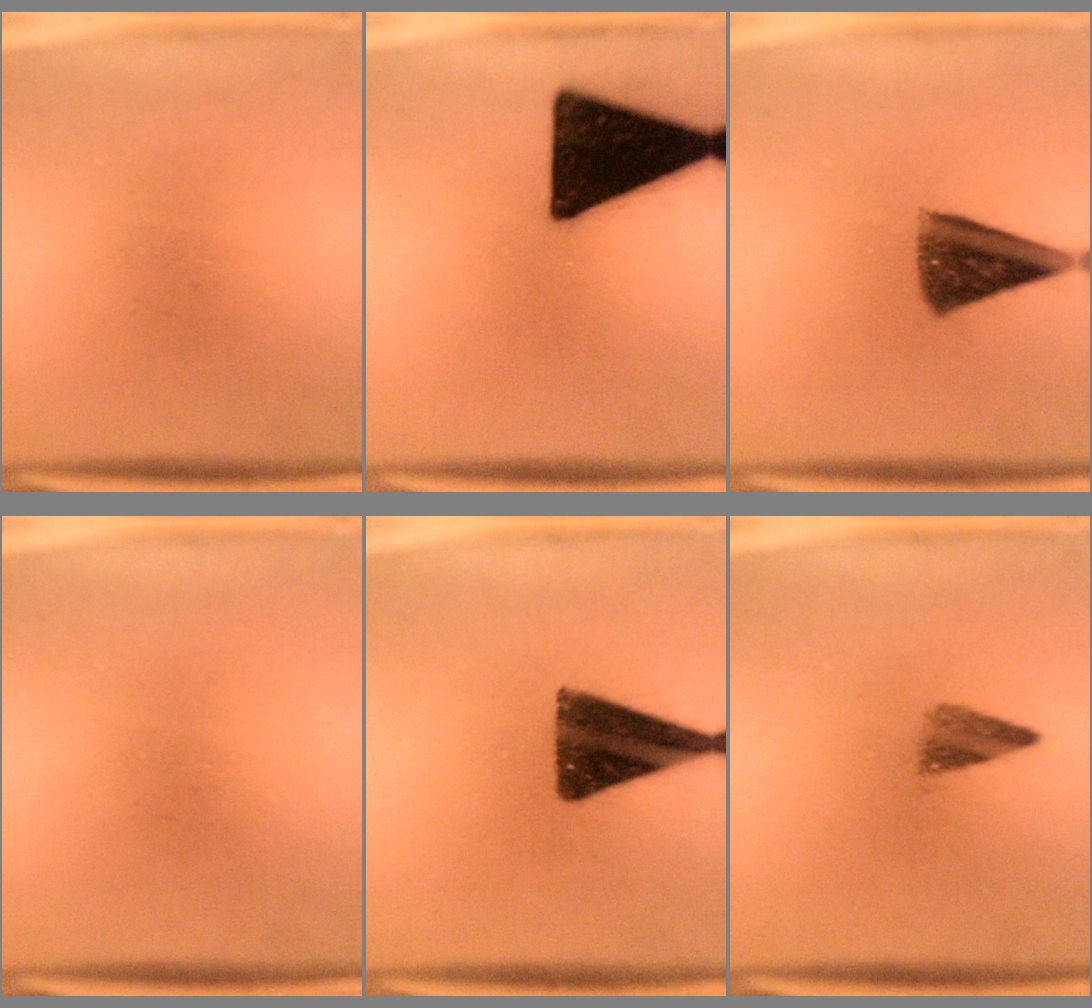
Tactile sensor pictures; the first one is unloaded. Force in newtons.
{"total": 18.9}
{"total": 9.2}
{"total": 0.0}
{"total": 13.1}
{"total": 2.9}